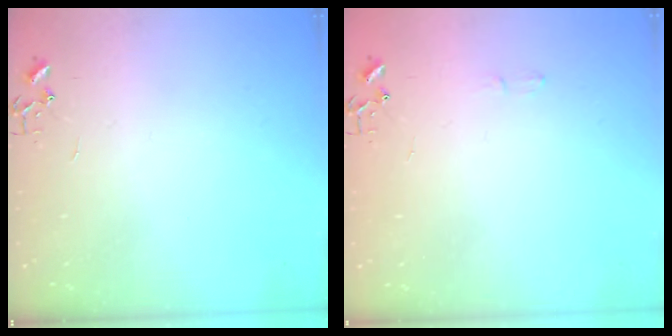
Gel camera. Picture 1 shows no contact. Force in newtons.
{"total": 4.5, "press": 4.5, "slide": 0.4}